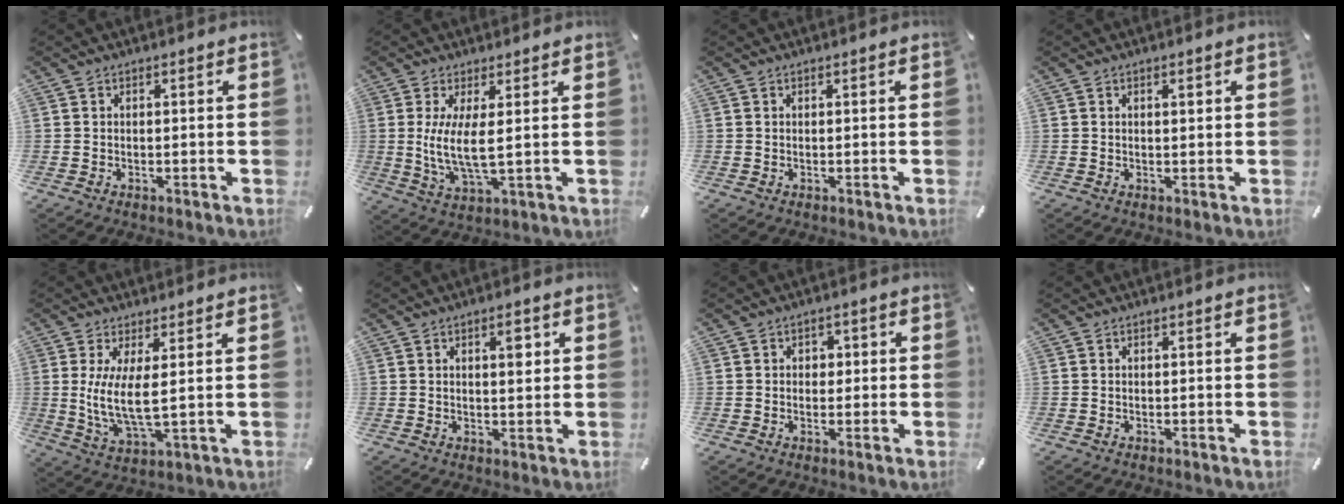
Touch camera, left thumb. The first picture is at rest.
{"total": 8.3, "force": [1.2, 1.9, 8.0], "torque": [-0.177, -0.017, 0.017]}
{"total": 0.0}
{"total": 1.1, "force": [0.4, 0.5, 0.9], "torque": [-0.010, 0.000, 0.003]}
{"total": 8.4, "force": [1.7, 2.0, 7.9], "torque": [-0.178, -0.017, 0.028]}
{"total": 4.3, "force": [1.4, 1.9, 3.6], "torque": [-0.042, -0.007, 0.016]}
{"total": 2.3, "force": [-0.5, 2.0, 1.0], "torque": [-0.013, 0.006, -0.016]}
{"total": 0.0}